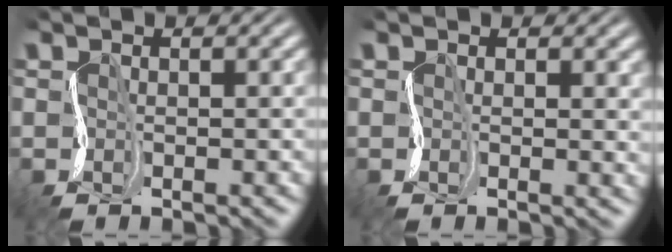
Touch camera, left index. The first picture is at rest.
{"total": 2.3, "force": [0.3, 1.1, 2.0], "torque": [-0.020, 0.000, 0.004]}